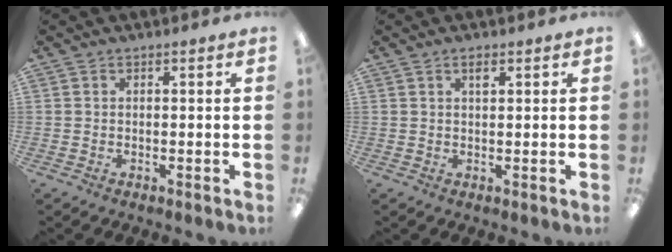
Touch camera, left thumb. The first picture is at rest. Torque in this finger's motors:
{"motor_torque": [0.32, -0.16, 0.57, -0.25, 0.00]}